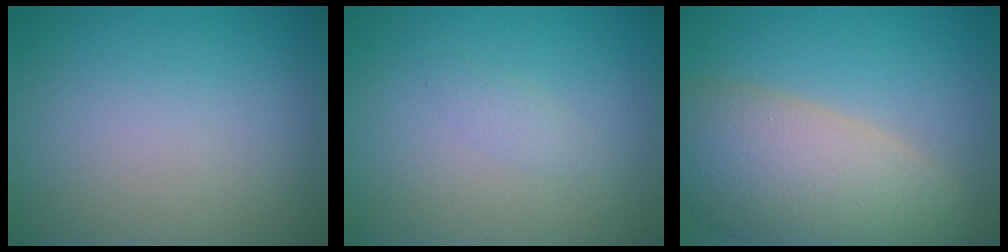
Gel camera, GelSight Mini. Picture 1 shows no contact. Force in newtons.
{"total": 0.8, "press": 0.8, "slide": 0.1}
{"total": 9.7, "press": 9.6, "slide": 0.9}